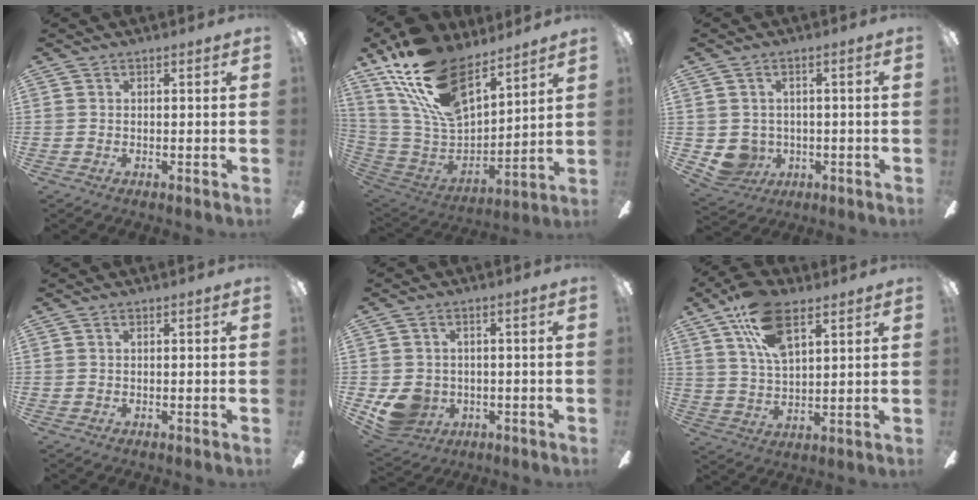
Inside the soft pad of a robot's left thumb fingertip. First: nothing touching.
{"total": 23.4, "force": [14.9, 11.6, 13.8], "torque": [-0.279, -0.085, 0.271]}
{"total": 5.4, "force": [0.2, 5.2, 1.5], "torque": [-0.061, -0.003, 0.007]}
{"total": 0.0}
{"total": 8.1, "force": [-1.7, 7.1, 3.6], "torque": [-0.092, 0.004, -0.026]}
{"total": 15.0, "force": [8.5, 7.2, 10.0], "torque": [-0.179, -0.017, 0.155]}